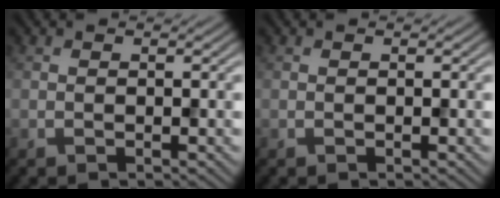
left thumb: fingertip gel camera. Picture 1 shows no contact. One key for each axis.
{"total": 0.0}